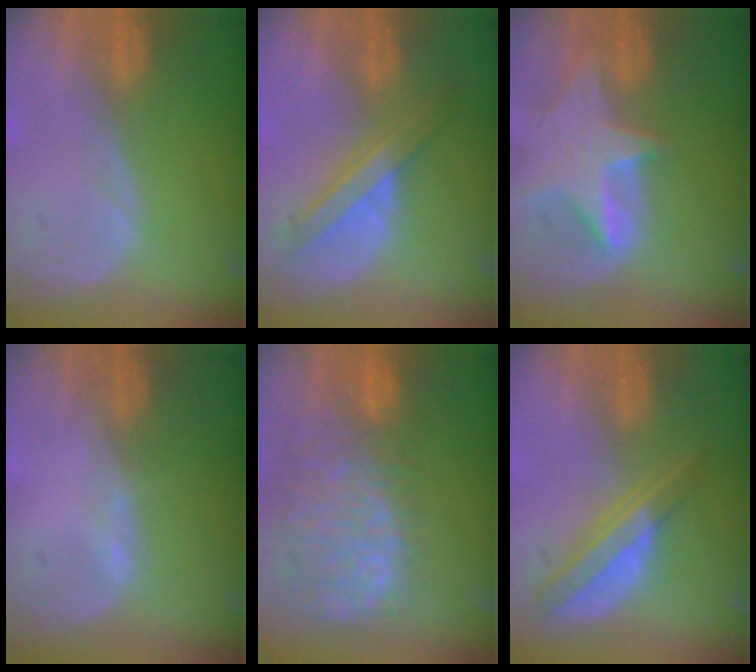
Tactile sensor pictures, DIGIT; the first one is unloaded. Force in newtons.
{"total": 7.1, "press": 6.0, "slide": 3.9}
{"total": 7.9, "press": 7.3, "slide": 3.1}
{"total": 0.6, "press": 0.5, "slide": 0.4}
{"total": 13.3, "press": 11.0, "slide": 7.5}
{"total": 6.5, "press": 5.7, "slide": 3.1}